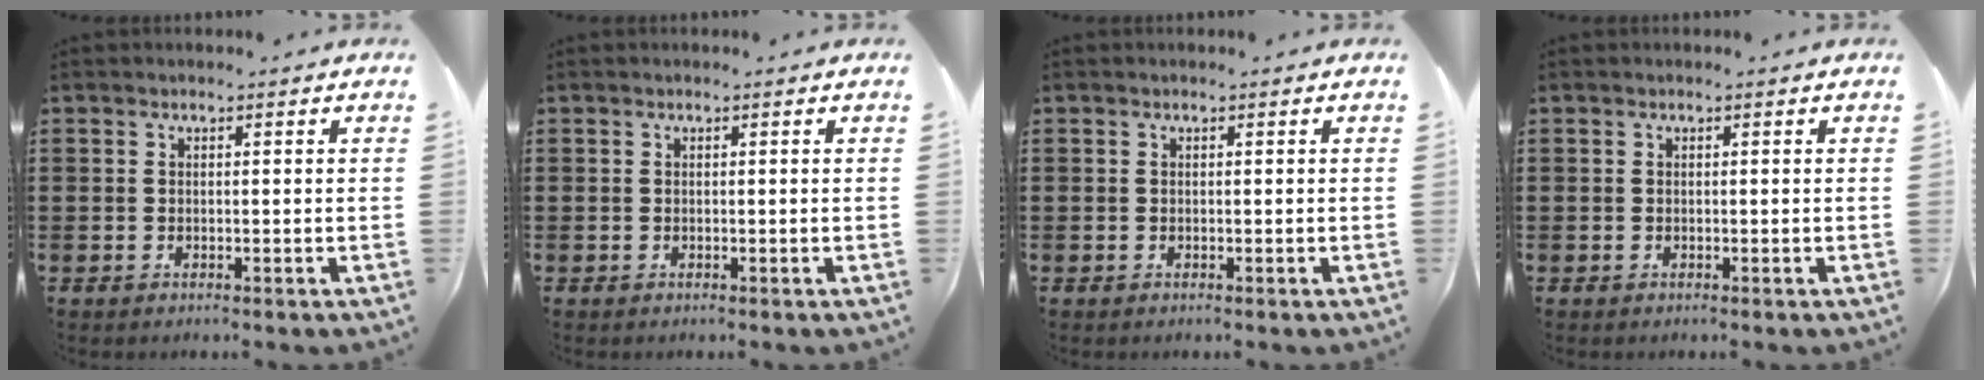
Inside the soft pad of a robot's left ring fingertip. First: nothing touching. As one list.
[{"total": 0.0}, {"total": 0.0}, {"total": 0.0}]